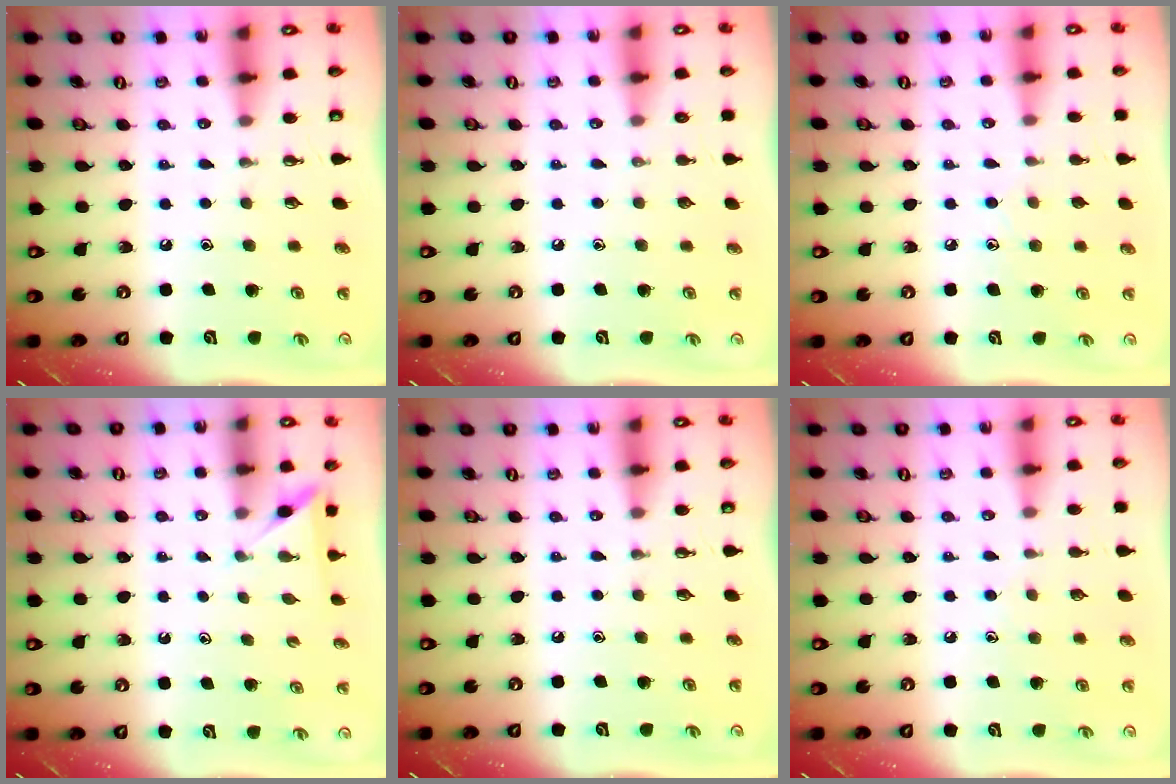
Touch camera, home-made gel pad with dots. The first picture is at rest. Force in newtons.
{"total": 0.0}
{"total": 6.2, "press": 6.2, "slide": 0.6}
{"total": 2.2, "press": 2.2, "slide": 0.2}
{"total": 0.0}
{"total": 5.0, "press": 4.9, "slide": 0.6}